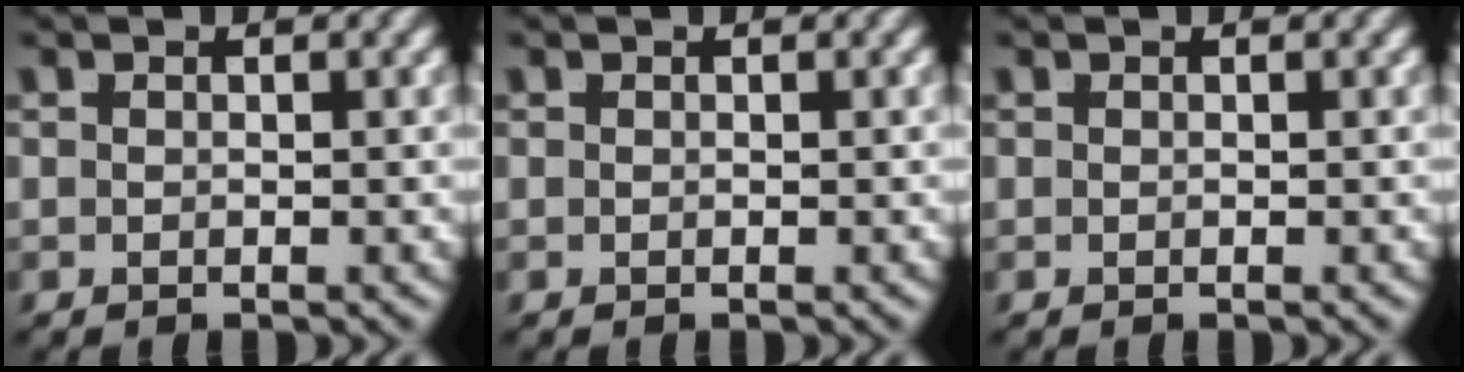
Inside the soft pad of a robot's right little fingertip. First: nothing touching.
{"total": 0.0}
{"total": 0.0}